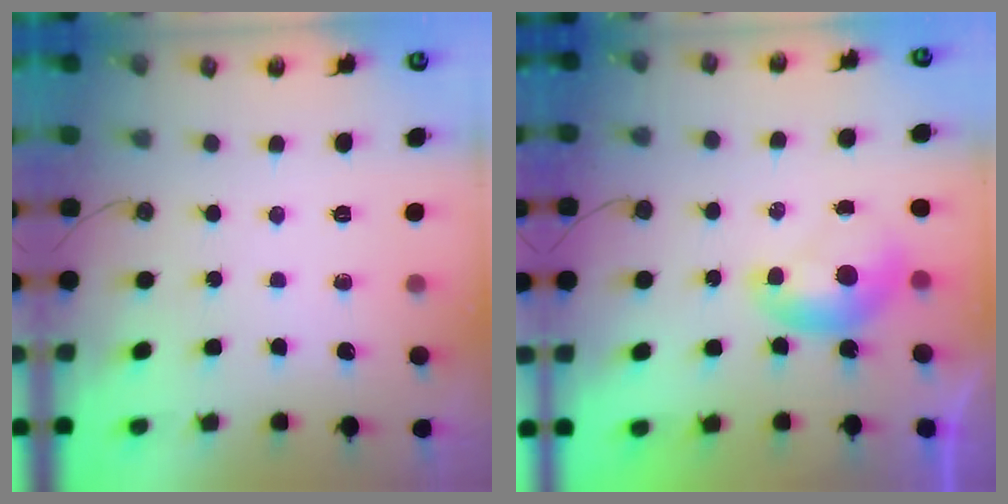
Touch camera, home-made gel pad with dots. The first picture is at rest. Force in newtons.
{"total": 0.0}